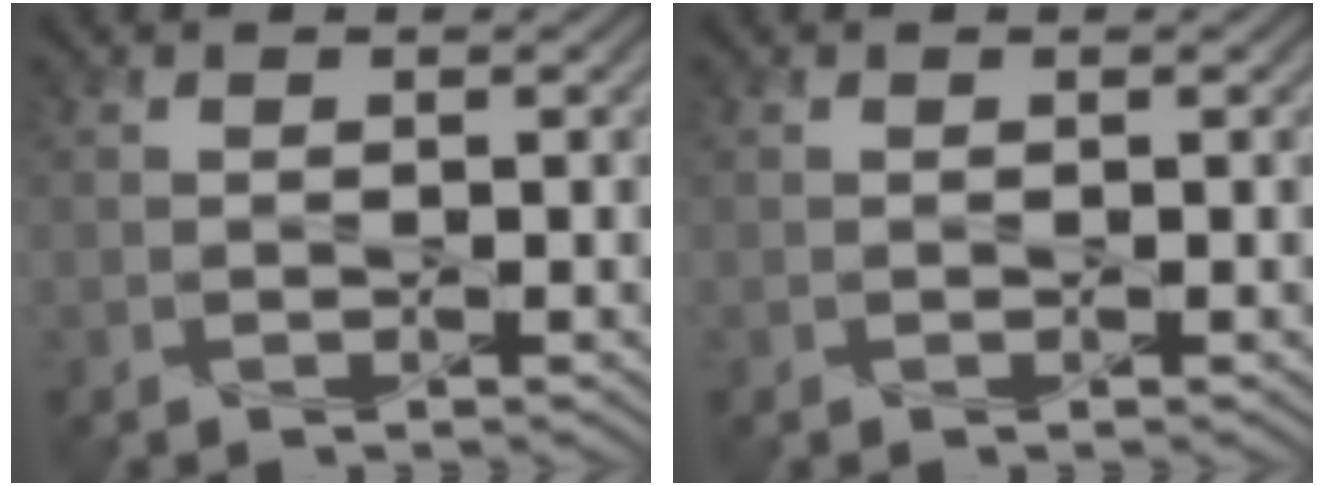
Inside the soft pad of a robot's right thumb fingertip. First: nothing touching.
{"total": 0.0}